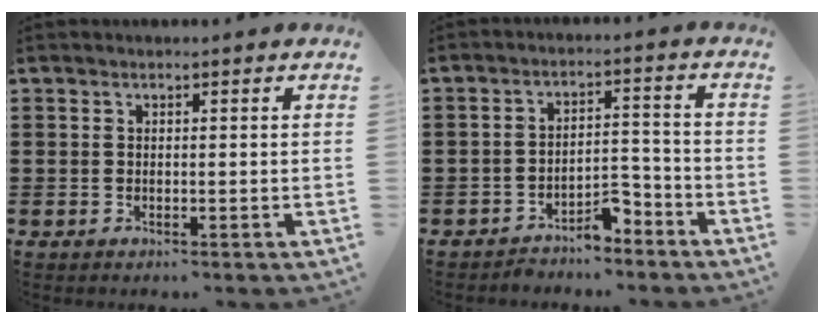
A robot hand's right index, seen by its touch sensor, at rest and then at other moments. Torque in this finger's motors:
{"motor_torque": [1.08, 1.06, 0.24, 0.04]}